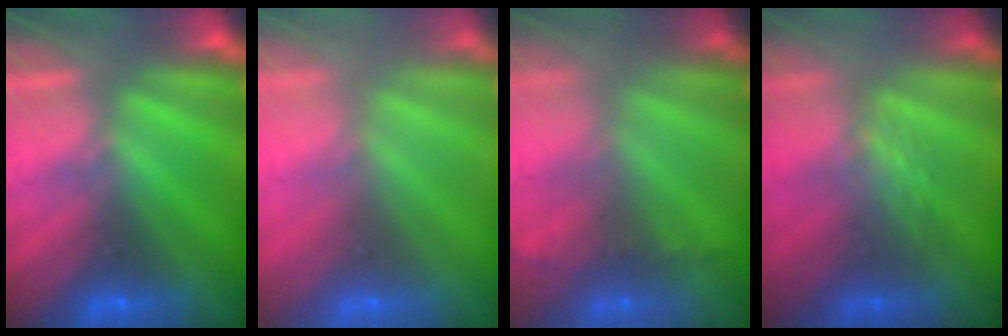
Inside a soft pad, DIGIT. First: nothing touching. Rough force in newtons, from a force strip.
{"total": 8.7}
{"total": 7.1}
{"total": 2.4}